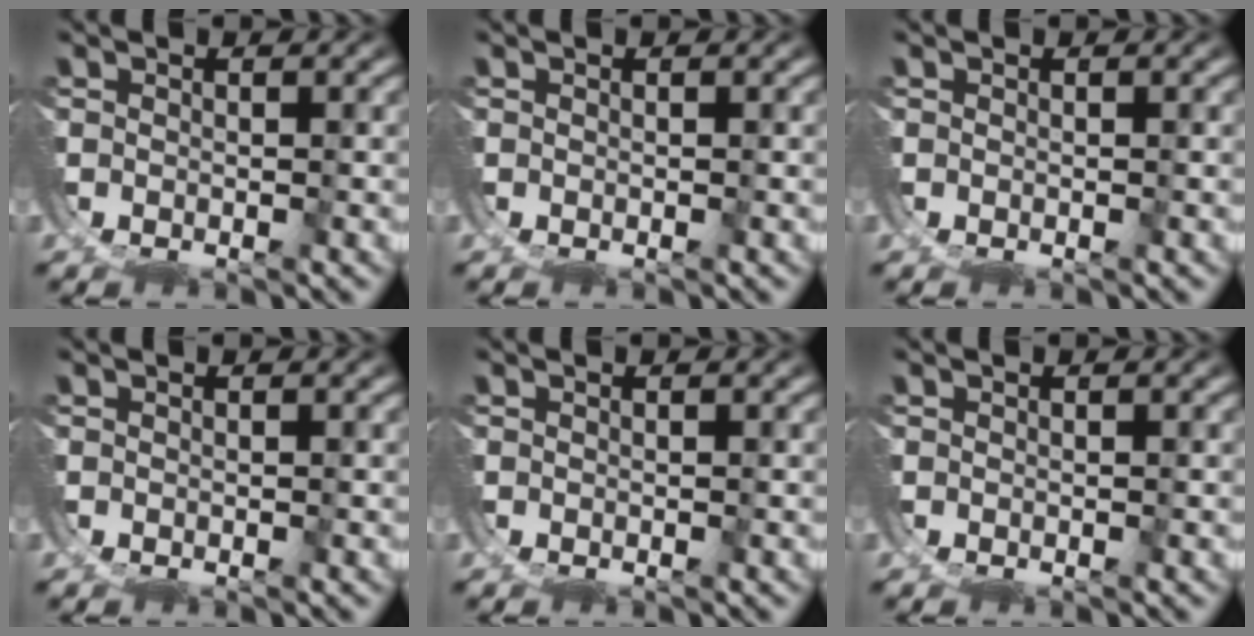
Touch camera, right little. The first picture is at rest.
{"total": 0.0}
{"total": 0.0}
{"total": 0.0}
{"total": 0.0}
{"total": 0.0}